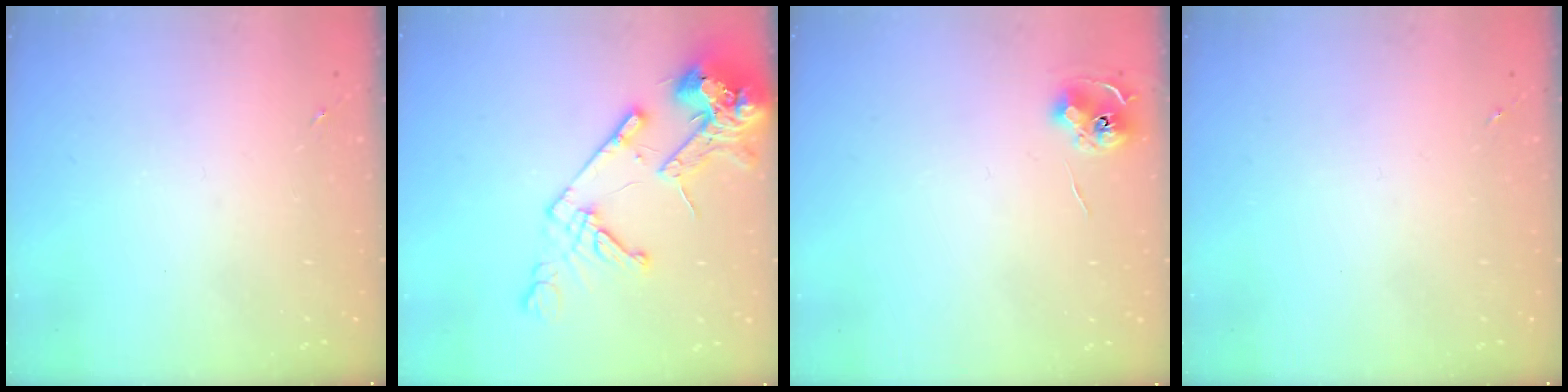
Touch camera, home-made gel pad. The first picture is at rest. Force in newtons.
{"total": 16.9, "press": 16.7, "slide": 2.4}
{"total": 6.6, "press": 6.6, "slide": 0.3}
{"total": 0.0}